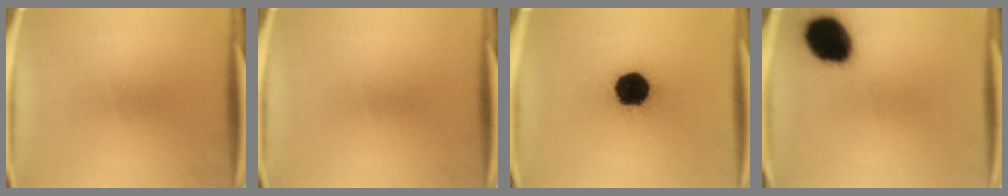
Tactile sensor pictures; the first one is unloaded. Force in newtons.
{"total": 0.0}
{"total": 18.2}
{"total": 17.1}